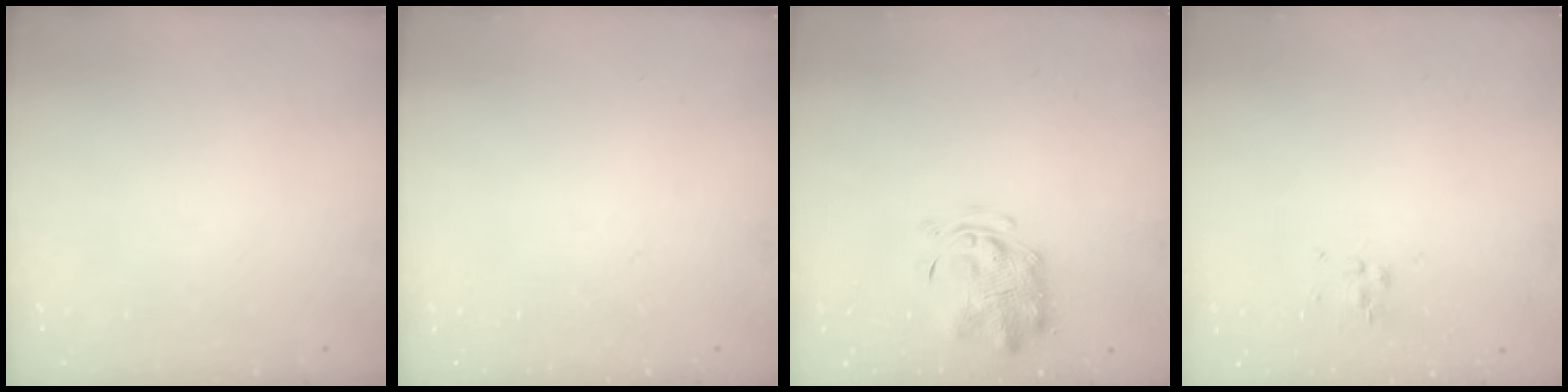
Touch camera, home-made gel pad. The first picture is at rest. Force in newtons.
{"total": 0.0}
{"total": 2.9, "press": 2.9, "slide": 0.7}
{"total": 4.2, "press": 4.1, "slide": 0.9}